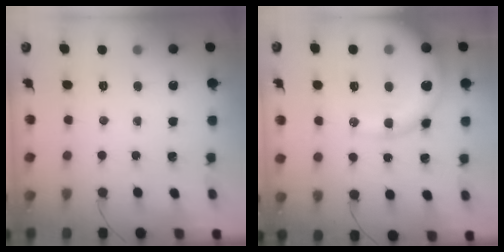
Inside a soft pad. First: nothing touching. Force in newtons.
{"total": 17.0, "press": 16.5, "slide": 4.0}